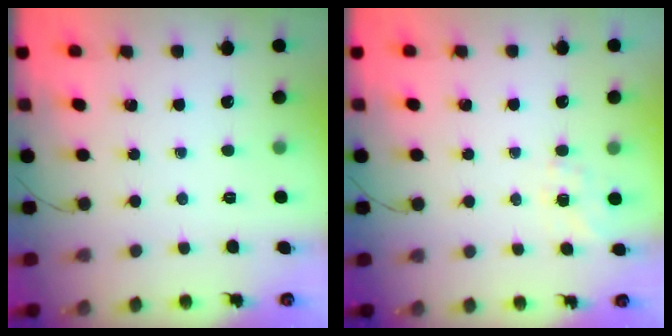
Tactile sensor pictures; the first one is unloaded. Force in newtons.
{"total": 6.1, "press": 5.9, "slide": 1.4}